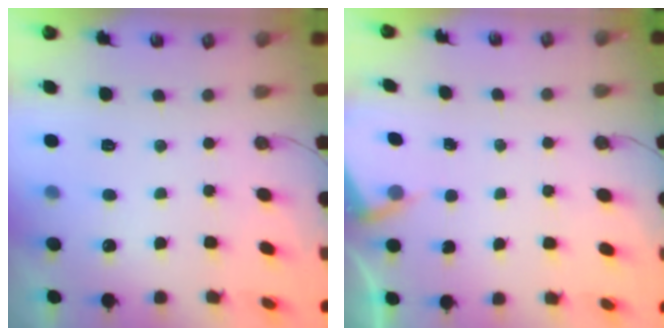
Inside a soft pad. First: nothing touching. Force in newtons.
{"total": 2.2, "press": 2.1, "slide": 0.3}